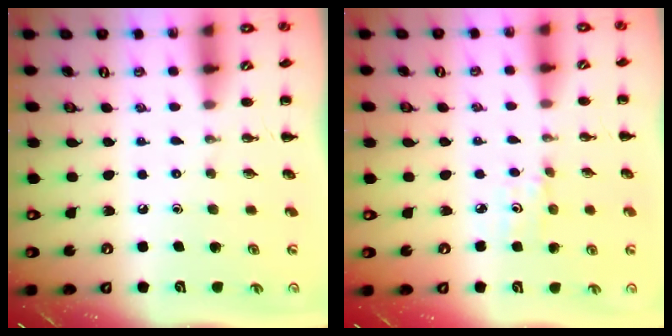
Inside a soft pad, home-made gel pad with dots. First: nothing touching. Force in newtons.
{"total": 3.8, "press": 3.7, "slide": 0.9}